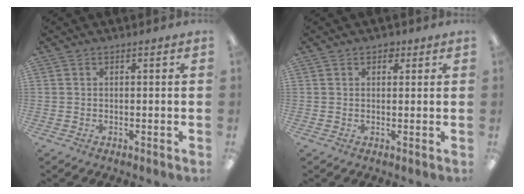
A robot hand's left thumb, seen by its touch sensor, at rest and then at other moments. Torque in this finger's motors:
{"motor_torque": [-0.08, -0.01, -0.11, -0.12, -0.01]}